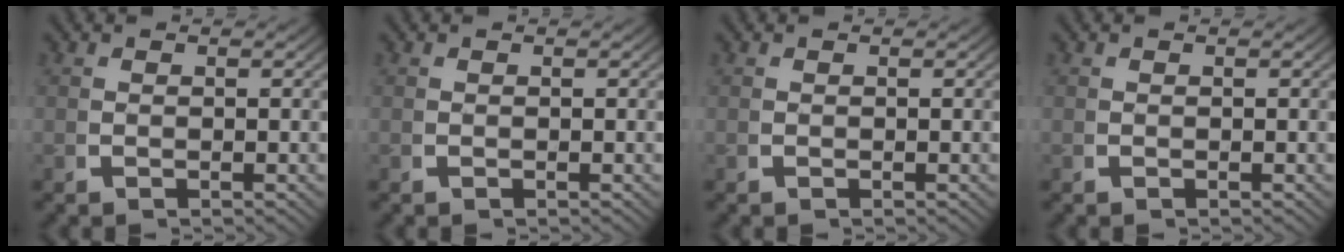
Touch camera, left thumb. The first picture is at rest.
{"total": 0.0}
{"total": 0.0}
{"total": 0.0}